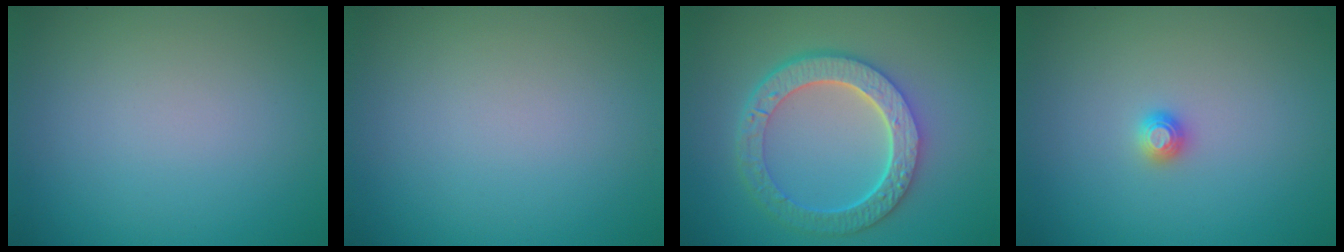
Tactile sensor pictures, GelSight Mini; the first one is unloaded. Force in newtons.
{"total": 0.0}
{"total": 6.4, "press": 4.9, "slide": 4.2}
{"total": 1.1, "press": 1.1, "slide": 0.1}